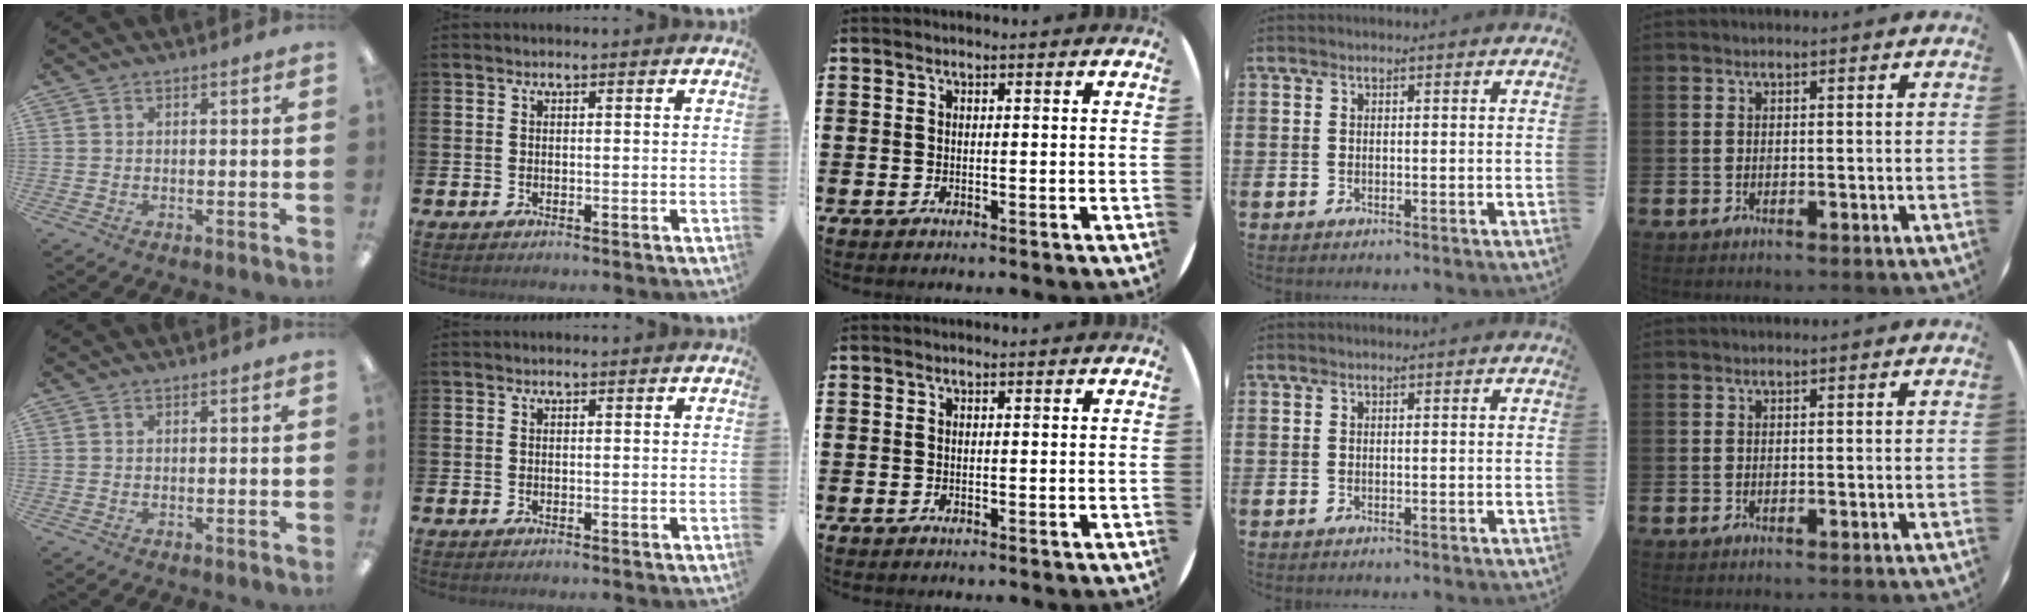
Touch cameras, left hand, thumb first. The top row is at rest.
{}